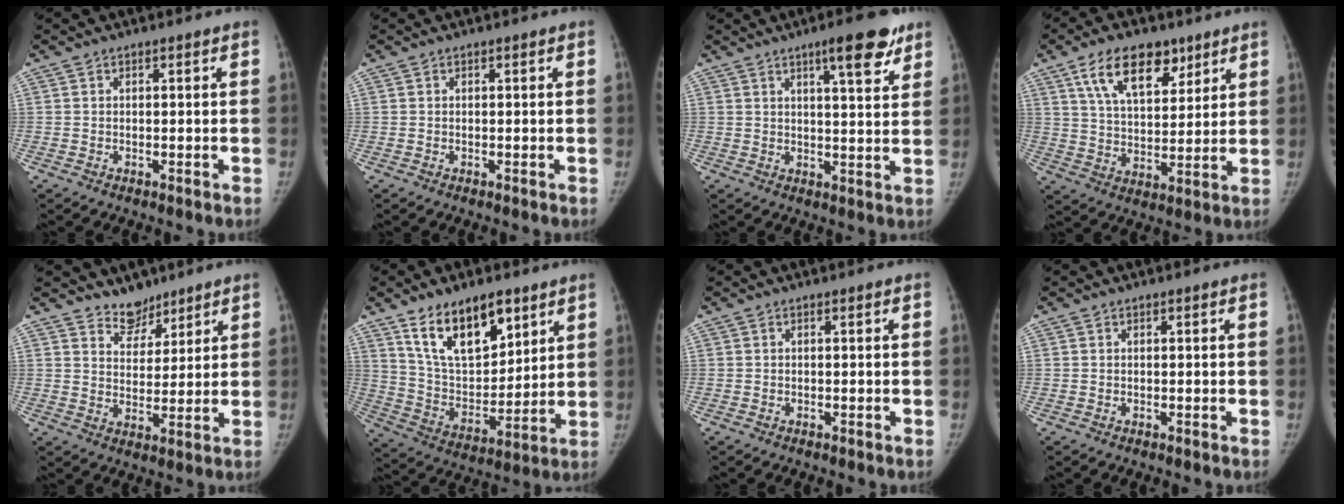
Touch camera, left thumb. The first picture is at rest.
{"total": 0.0}
{"total": 9.3, "force": [5.8, 2.2, 7.0], "torque": [-0.080, -0.029, 0.079]}
{"total": 13.8, "force": [7.9, 7.3, 8.6], "torque": [-0.112, -0.033, 0.142]}
{"total": 5.8, "force": [4.9, 3.0, 0.7], "torque": [0.021, -0.042, 0.088]}
{"total": 17.0, "force": [10.3, 8.7, 10.4], "torque": [-0.126, -0.057, 0.195]}
{"total": 0.0}
{"total": 0.0}